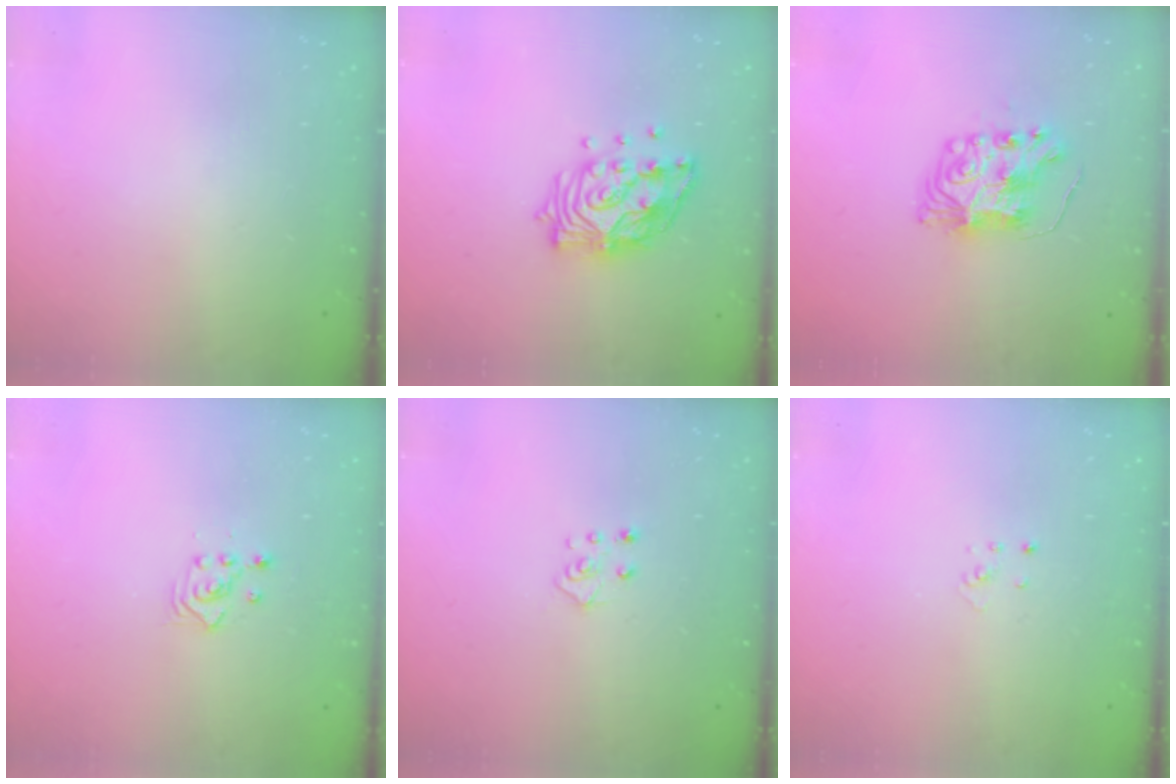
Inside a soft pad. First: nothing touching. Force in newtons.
{"total": 14.5, "press": 14.4, "slide": 1.6}
{"total": 8.3, "press": 8.3, "slide": 0.2}
{"total": 2.3, "press": 2.3, "slide": 0.3}
{"total": 4.8, "press": 4.8, "slide": 0.4}
{"total": 2.1, "press": 2.1, "slide": 0.1}